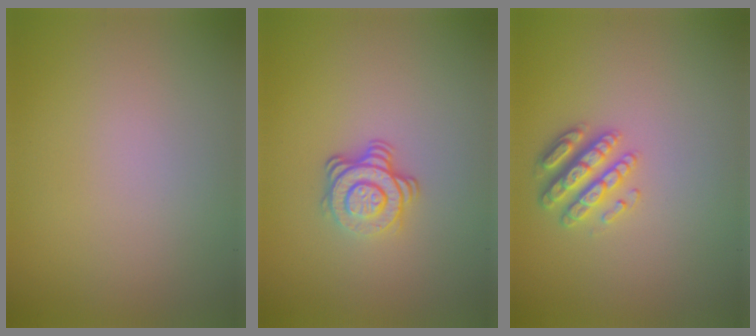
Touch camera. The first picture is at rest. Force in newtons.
{"total": 3.8, "press": 2.6, "slide": 2.8}
{"total": 2.9, "press": 2.8, "slide": 1.1}